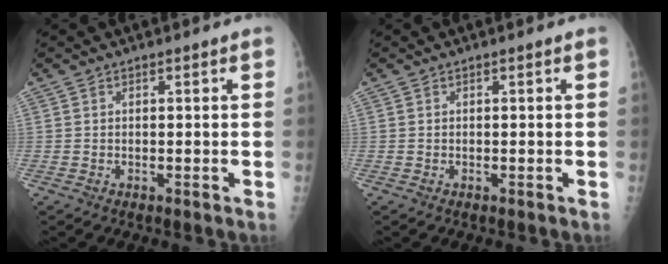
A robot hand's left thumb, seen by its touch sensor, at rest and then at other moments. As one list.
[{"total": 0.0}]